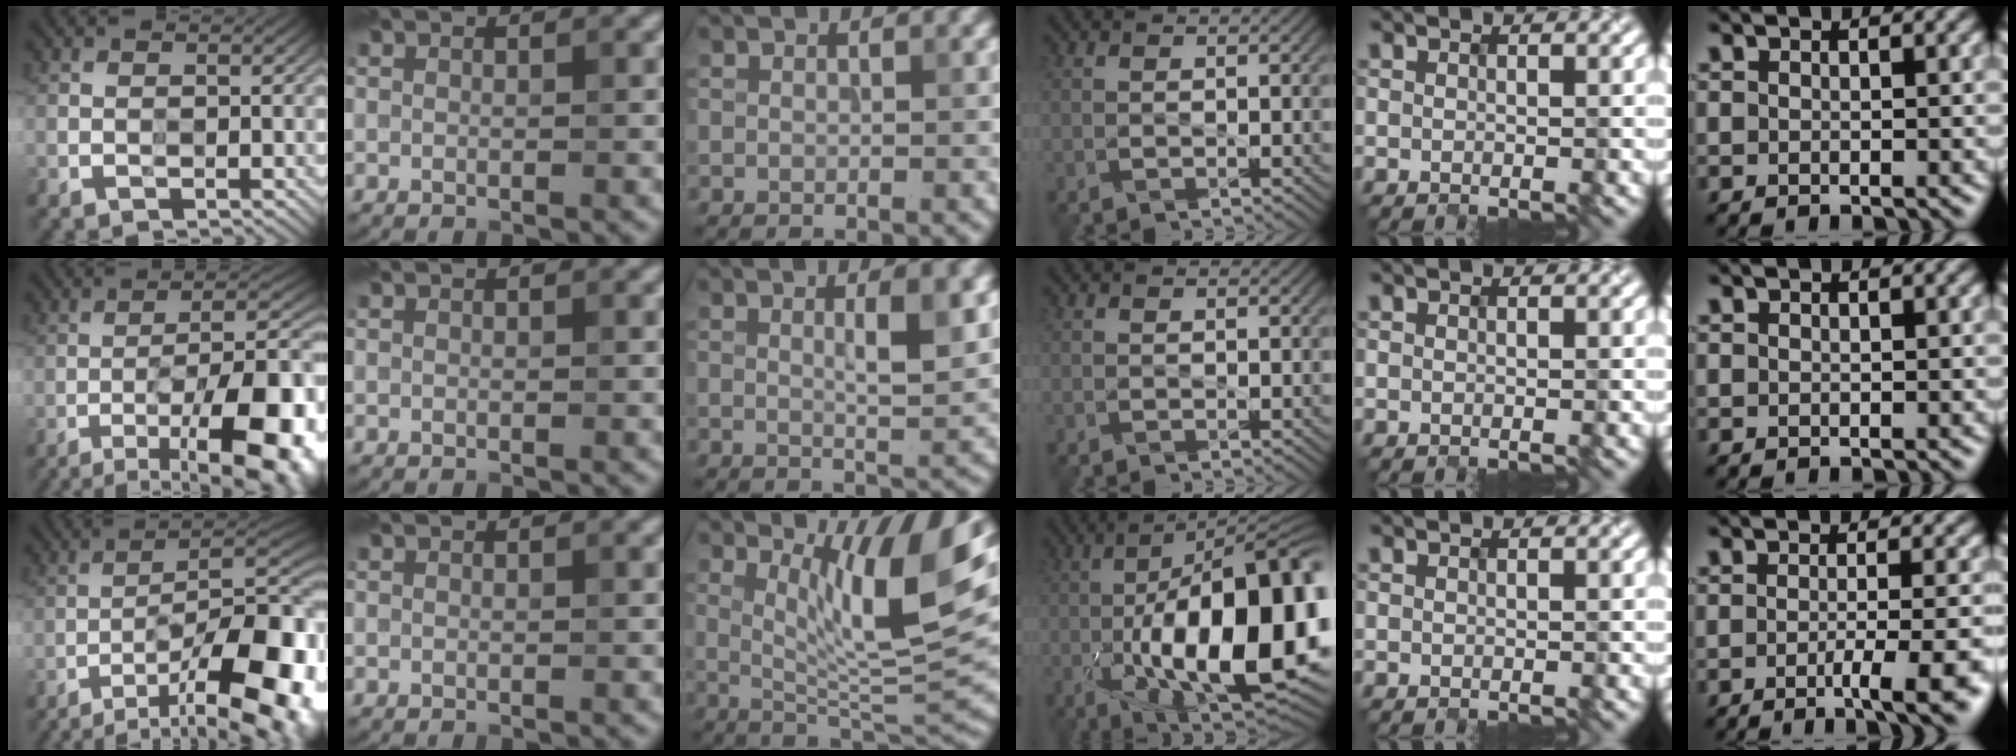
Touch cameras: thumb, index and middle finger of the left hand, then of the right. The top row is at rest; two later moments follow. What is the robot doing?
{"motion": "insert", "object": "connector and pipe"}